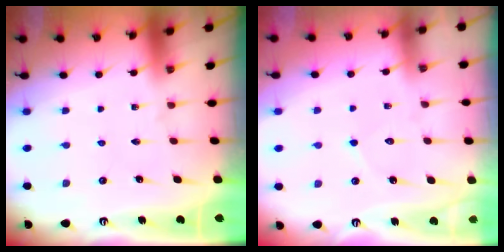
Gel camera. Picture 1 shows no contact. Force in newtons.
{"total": 4.4, "press": 4.4, "slide": 0.3}